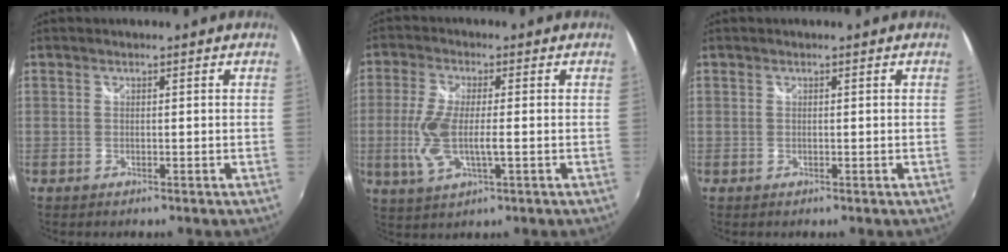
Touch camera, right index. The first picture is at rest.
{"total": 9.2, "force": [-1.4, 2.9, 8.6], "torque": [-0.183, -0.010, -0.026]}
{"total": 0.0}